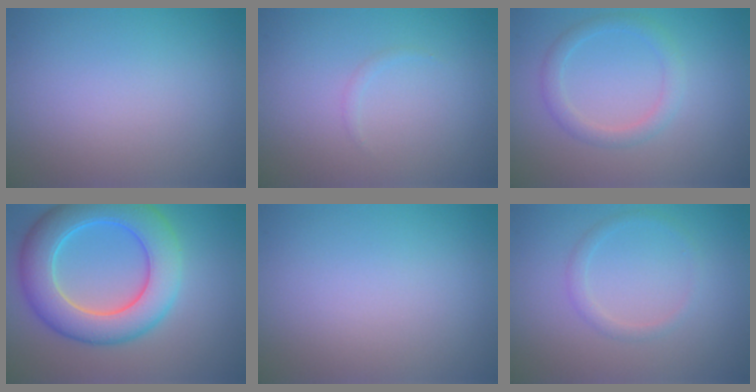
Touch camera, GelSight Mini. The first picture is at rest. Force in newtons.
{"total": 0.5, "press": 0.5, "slide": 0.0}
{"total": 2.1, "press": 2.1, "slide": 0.1}
{"total": 8.6, "press": 8.6, "slide": 0.2}
{"total": 0.0}
{"total": 1.3, "press": 1.3, "slide": 0.1}